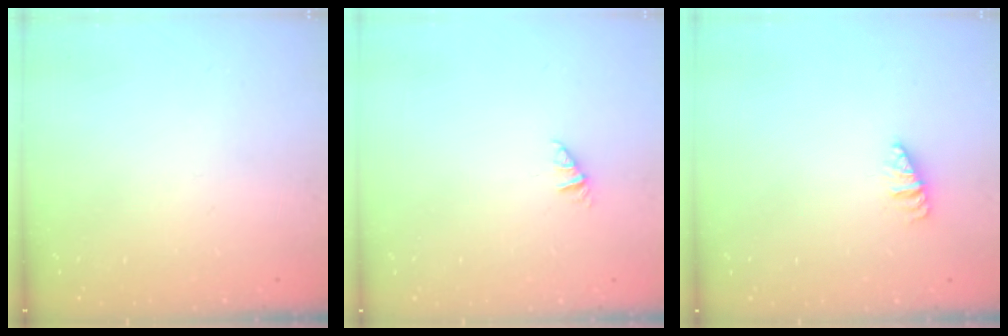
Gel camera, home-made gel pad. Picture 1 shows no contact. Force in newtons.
{"total": 0.8, "press": 0.8, "slide": 0.1}
{"total": 2.1, "press": 2.1, "slide": 0.3}